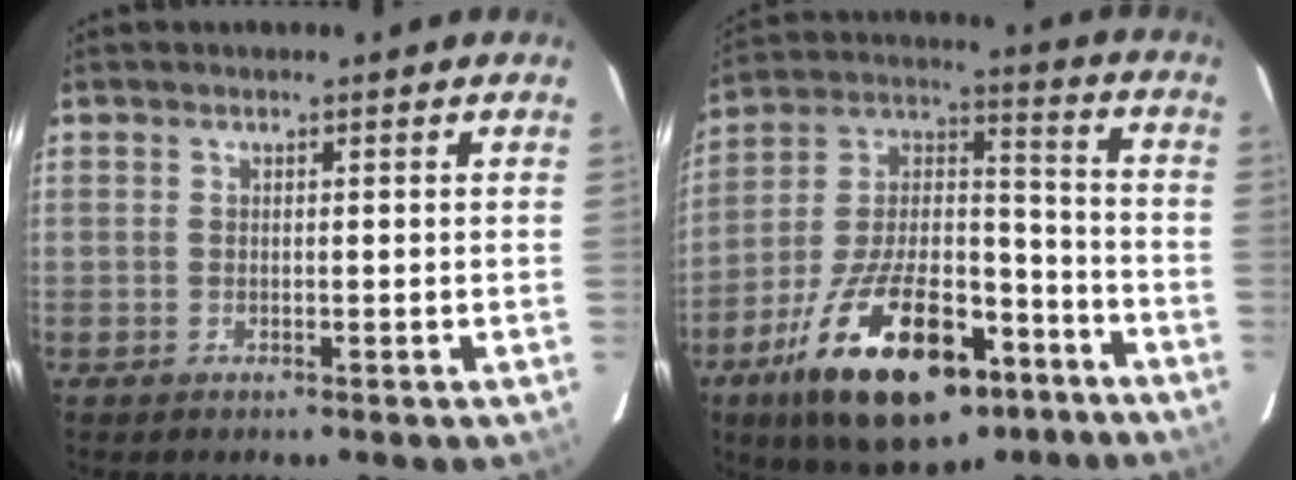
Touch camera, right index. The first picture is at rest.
{"total": 26.9, "force": [-15.1, 11.9, 18.9], "torque": [-0.338, 0.002, -0.234]}